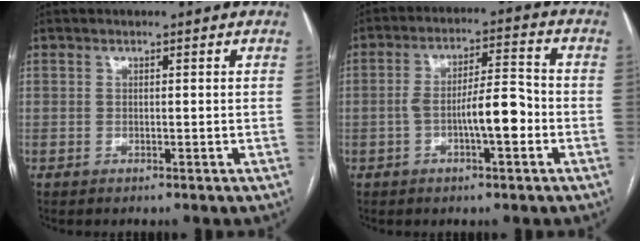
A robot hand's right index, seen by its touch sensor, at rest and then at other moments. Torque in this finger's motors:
{"motor_torque": [1.15, -0.39, 0.61, 0.13]}